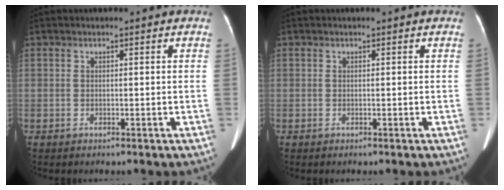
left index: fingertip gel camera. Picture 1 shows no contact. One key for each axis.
{"total": 0.0}